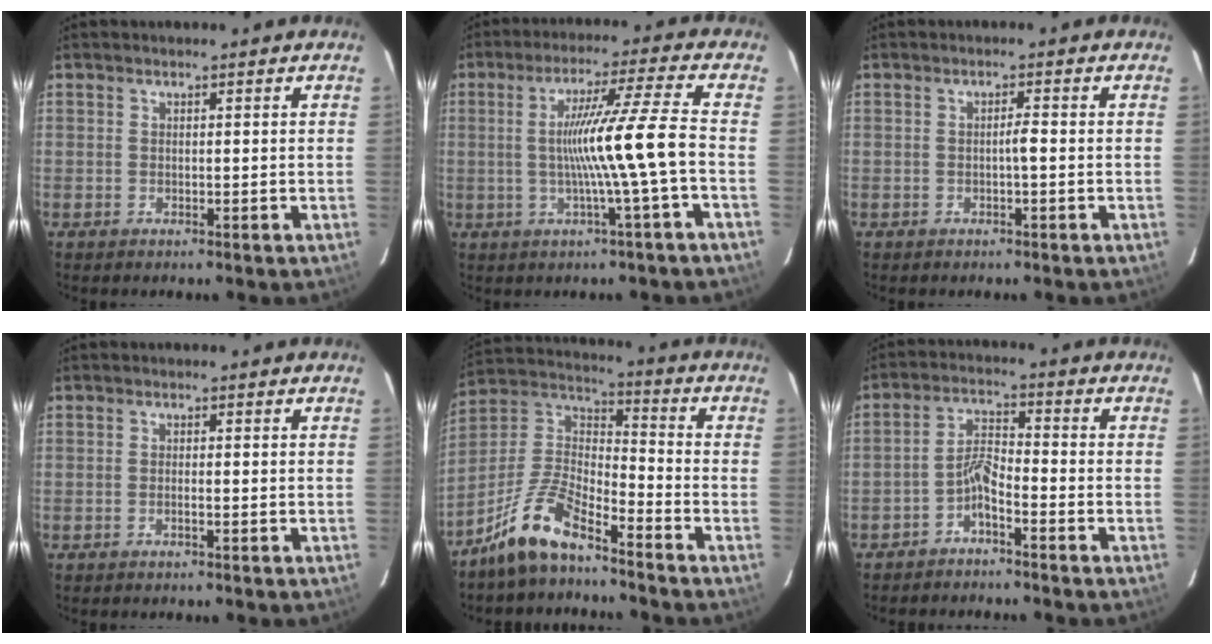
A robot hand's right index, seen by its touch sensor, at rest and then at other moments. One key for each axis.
{"total": 10.3, "fx": -1.5, "fy": -2.2, "fz": 9.9, "tx": -0.179, "ty": 0.006, "tz": -0.020}
{"total": 1.3, "fx": -0.3, "fy": -0.1, "fz": 1.2, "tx": -0.021, "ty": 0.001, "tz": -0.005}
{"total": 0.7, "fx": -0.3, "fy": 0.0, "fz": 0.6, "tx": -0.013, "ty": 0.001, "tz": -0.005}
{"total": 10.6, "fx": -8.3, "fy": 2.7, "fz": 6.0, "tx": -0.138, "ty": 0.017, "tz": -0.163}
{"total": 4.2, "fx": -2.7, "fy": 0.7, "fz": 3.1, "tx": -0.060, "ty": 0.010, "tz": -0.054}